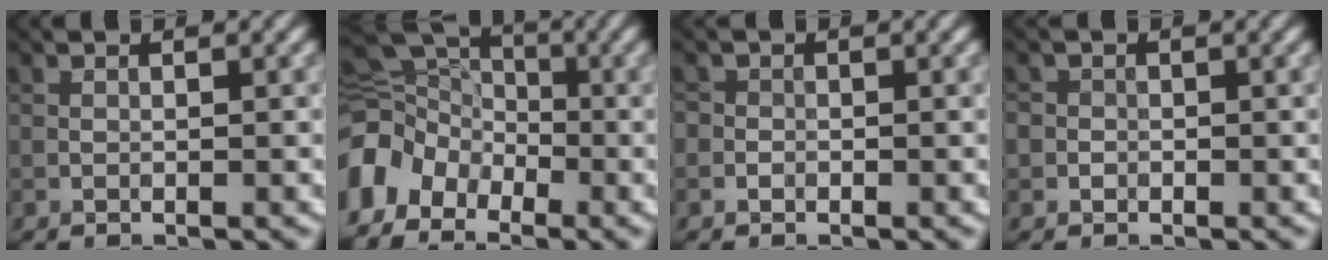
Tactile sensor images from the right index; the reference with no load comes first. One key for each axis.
{"total": 6.8, "fx": -3.0, "fy": 5.1, "fz": 3.3, "tx": -0.061, "ty": -0.001, "tz": -0.070}
{"total": 1.1, "fx": -0.2, "fy": 1.0, "fz": 0.1, "tx": 0.014, "ty": 0.000, "tz": -0.009}
{"total": 1.5, "fx": -0.2, "fy": 1.5, "fz": 0.2, "tx": 0.011, "ty": 0.005, "tz": -0.013}